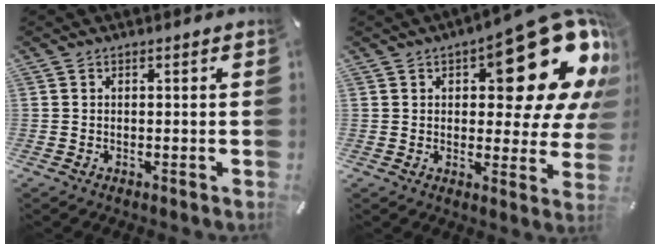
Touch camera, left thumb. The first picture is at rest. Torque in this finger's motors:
{"motor_torque": [0.82, 3.15, 2.77, 0.00, 0.39]}